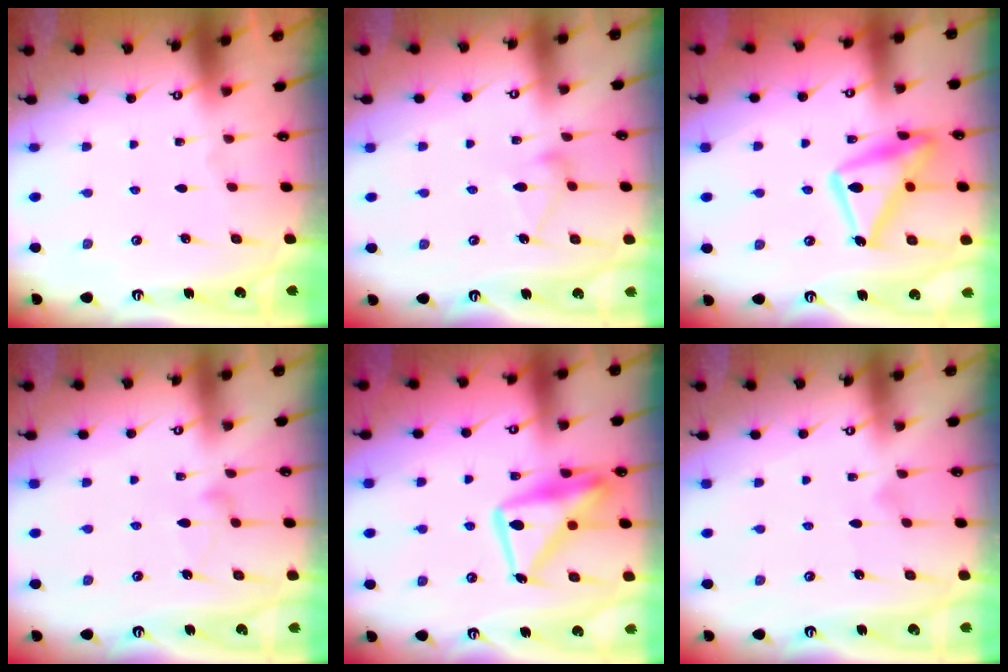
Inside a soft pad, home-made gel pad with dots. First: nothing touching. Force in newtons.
{"total": 8.1, "press": 8.1, "slide": 0.4}
{"total": 18.6, "press": 18.5, "slide": 1.4}
{"total": 8.8, "press": 8.8, "slide": 0.5}
{"total": 17.9, "press": 17.8, "slide": 1.7}
{"total": 3.8, "press": 3.8, "slide": 0.2}